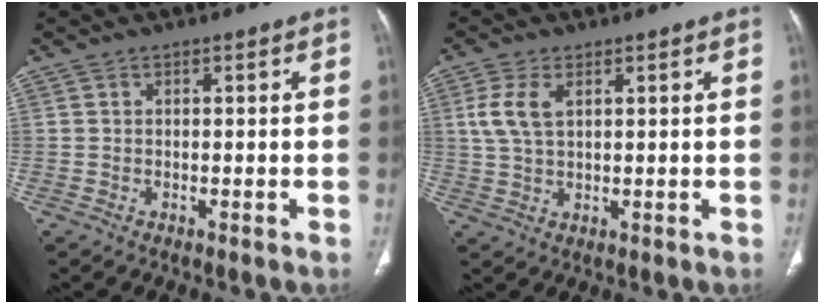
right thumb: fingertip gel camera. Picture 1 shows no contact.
{"total": 5.6, "force": [1.8, 2.9, 4.4], "torque": [-0.104, 0.003, 0.040]}